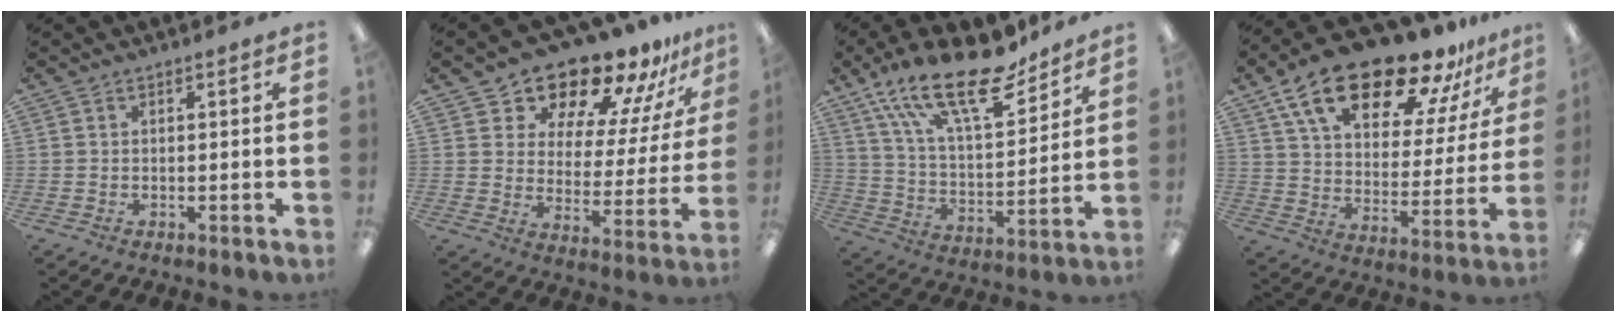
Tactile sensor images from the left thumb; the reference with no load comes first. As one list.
[{"total": 15.4, "force": [14.0, 5.1, 3.7], "torque": [-0.068, -0.128, 0.245]}, {"total": 21.6, "force": [15.3, 7.8, 13.1], "torque": [-0.225, -0.091, 0.265]}, {"total": 23.0, "force": [16.6, 9.5, 12.8], "torque": [-0.217, -0.104, 0.287]}]